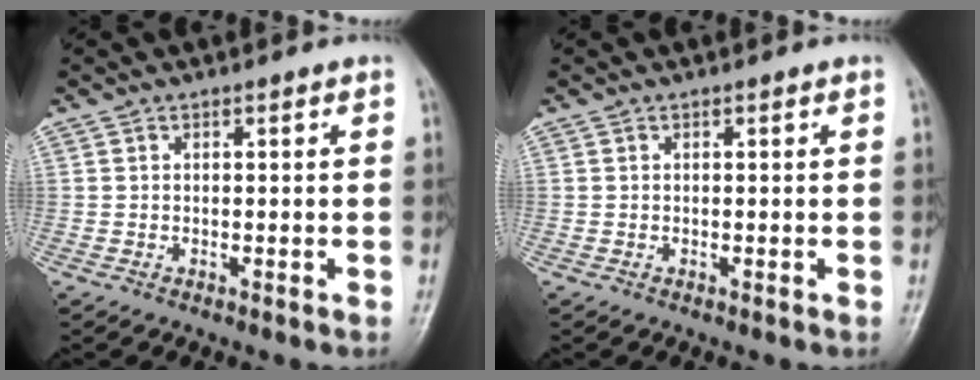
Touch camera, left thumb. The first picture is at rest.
{"total": 0.0}